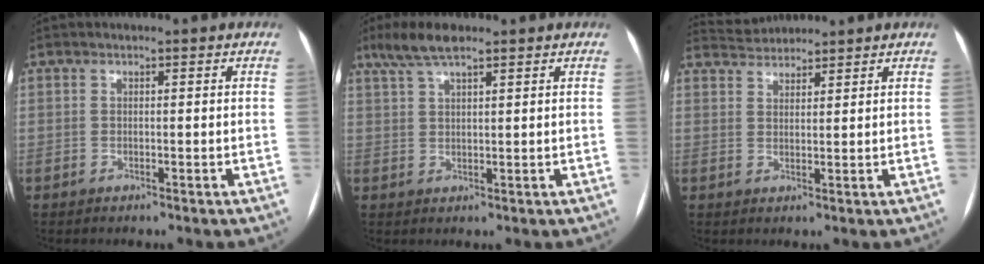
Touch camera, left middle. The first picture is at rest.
{"total": 5.4, "force": [3.9, 0.9, 3.6], "torque": [-0.079, 0.018, 0.075]}
{"total": 3.8, "force": [3.7, 0.3, -0.3], "torque": [-0.003, 0.023, 0.070]}